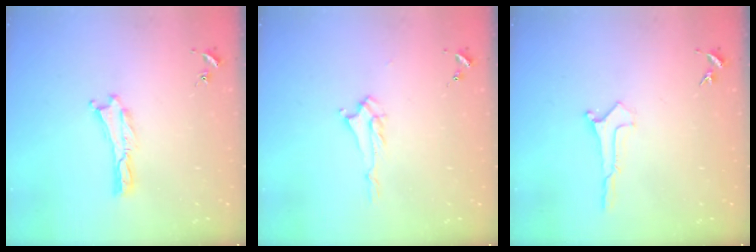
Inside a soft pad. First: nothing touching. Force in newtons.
{"total": 1.3, "press": 1.3, "slide": 0.2}
{"total": 0.0}